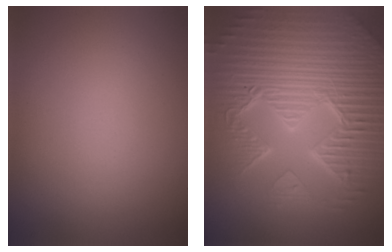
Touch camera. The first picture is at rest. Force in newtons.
{"total": 11.3, "press": 7.2, "slide": 8.6}